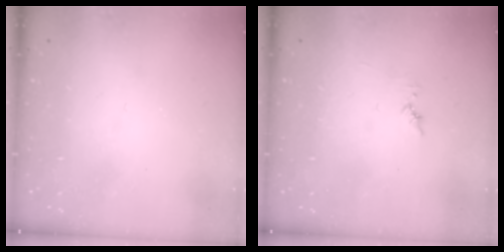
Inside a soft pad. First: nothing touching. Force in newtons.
{"total": 4.4, "press": 4.4, "slide": 0.4}